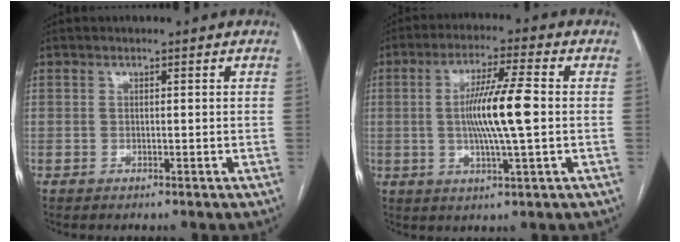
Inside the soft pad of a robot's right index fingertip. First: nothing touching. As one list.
[{"total": 10.0, "force": [0.0, 0.1, 10.0], "torque": [-0.188, -0.001, -0.004]}]